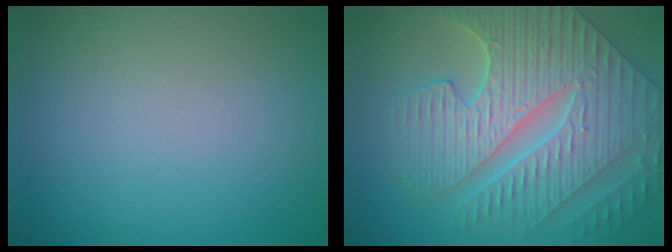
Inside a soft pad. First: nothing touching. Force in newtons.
{"total": 8.2, "press": 6.9, "slide": 4.5}